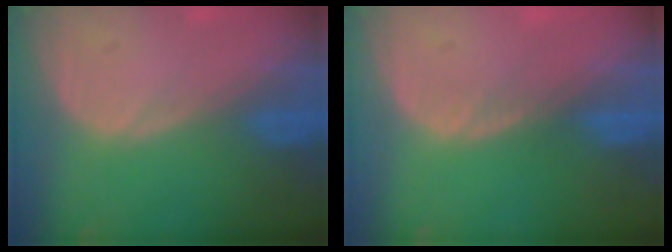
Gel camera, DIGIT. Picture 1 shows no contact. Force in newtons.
{"total": 0.5, "press": 0.5, "slide": 0.1}